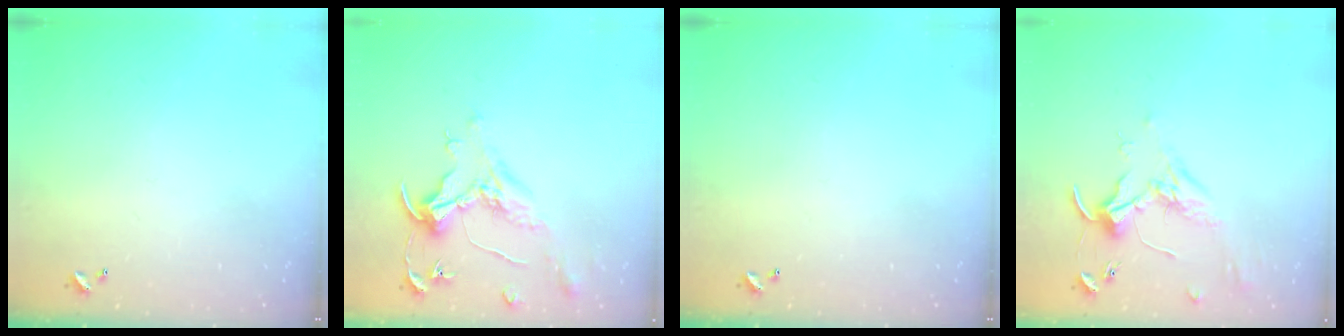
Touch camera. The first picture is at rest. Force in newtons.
{"total": 1.4, "press": 1.2, "slide": 0.7}
{"total": 0.0}
{"total": 1.7, "press": 1.6, "slide": 0.4}